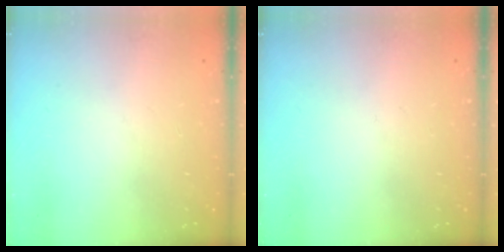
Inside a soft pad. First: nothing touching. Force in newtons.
{"total": 0.0}